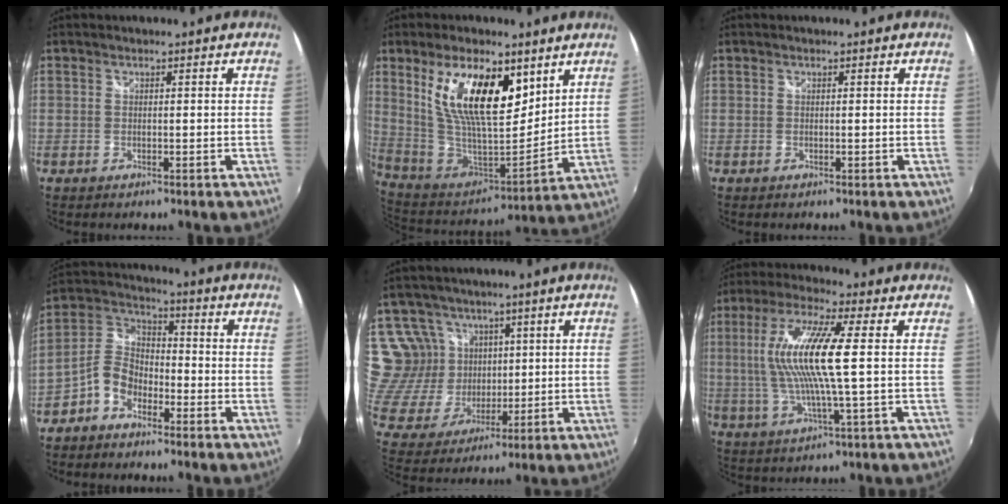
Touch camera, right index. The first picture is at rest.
{"total": 20.0, "force": [8.7, 8.5, 15.9], "torque": [-0.303, 0.001, 0.173]}
{"total": 0.0}
{"total": 7.3, "force": [-4.6, 4.5, 3.5], "torque": [-0.081, 0.023, -0.099]}
{"total": 13.1, "force": [6.7, 10.3, 4.5], "torque": [-0.113, 0.005, 0.151]}
{"total": 14.6, "force": [1.3, 1.4, 14.4], "torque": [-0.276, 0.003, 0.024]}